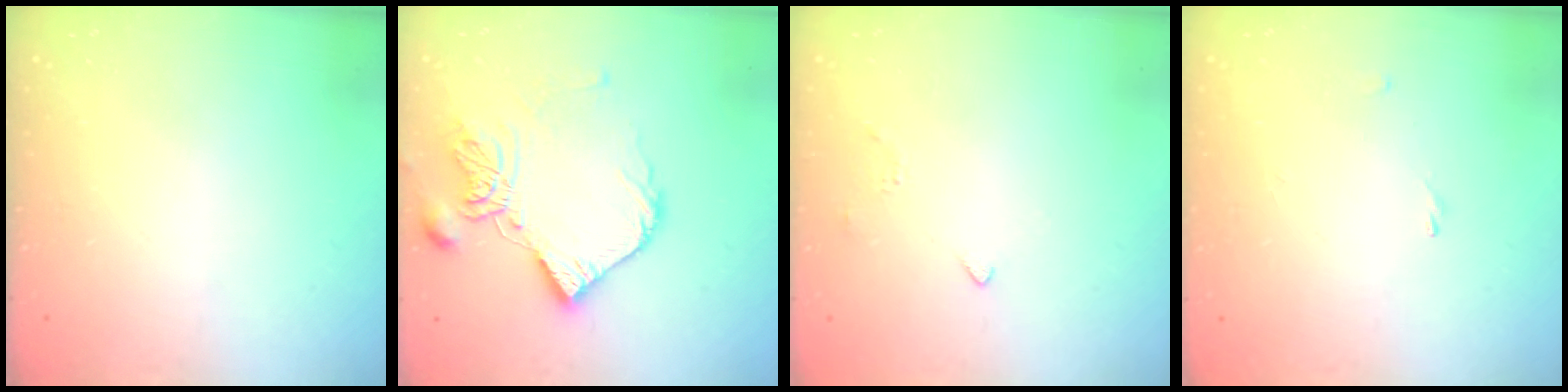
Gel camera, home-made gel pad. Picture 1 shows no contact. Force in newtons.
{"total": 14.0, "press": 13.9, "slide": 1.8}
{"total": 3.0, "press": 2.9, "slide": 0.7}
{"total": 0.0}